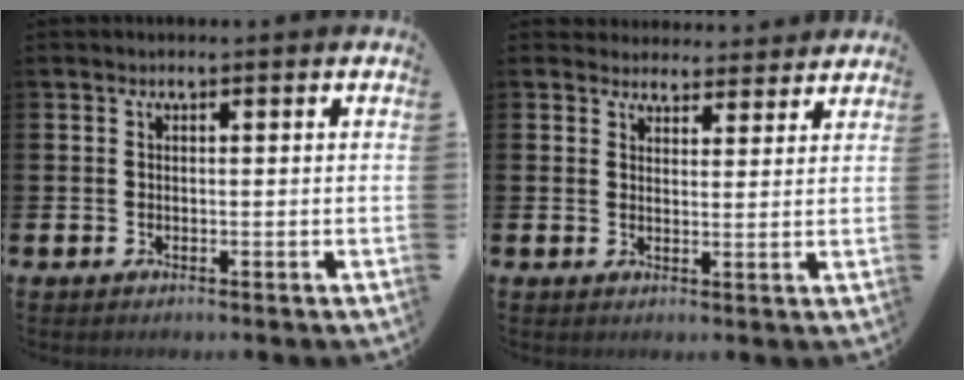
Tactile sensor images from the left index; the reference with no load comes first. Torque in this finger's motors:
{"motor_torque": [0.94, -1.20, 0.11, -0.04]}